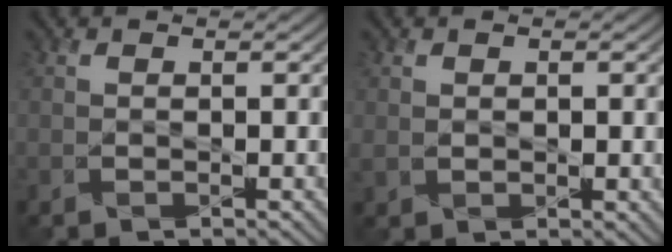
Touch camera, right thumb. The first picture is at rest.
{"total": 1.5, "force": [0.4, 0.9, 1.1], "torque": [-0.024, -0.003, 0.014]}